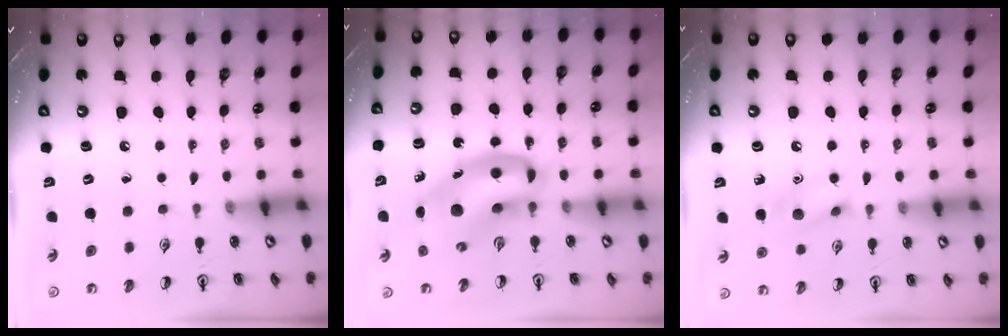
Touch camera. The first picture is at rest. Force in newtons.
{"total": 12.7, "press": 12.3, "slide": 3.3}
{"total": 9.2, "press": 9.1, "slide": 1.5}